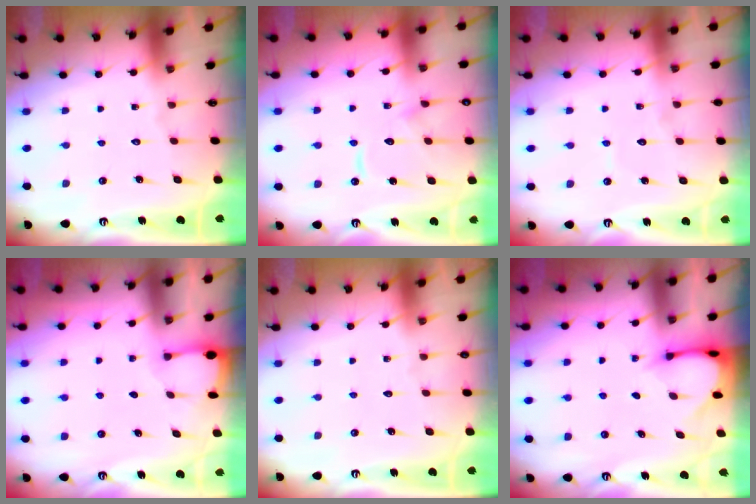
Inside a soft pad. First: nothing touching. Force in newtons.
{"total": 11.2, "press": 11.1, "slide": 1.1}
{"total": 4.5, "press": 4.5, "slide": 0.3}
{"total": 1.6, "press": 1.5, "slide": 0.3}
{"total": 0.0}
{"total": 3.0, "press": 3.0, "slide": 0.2}